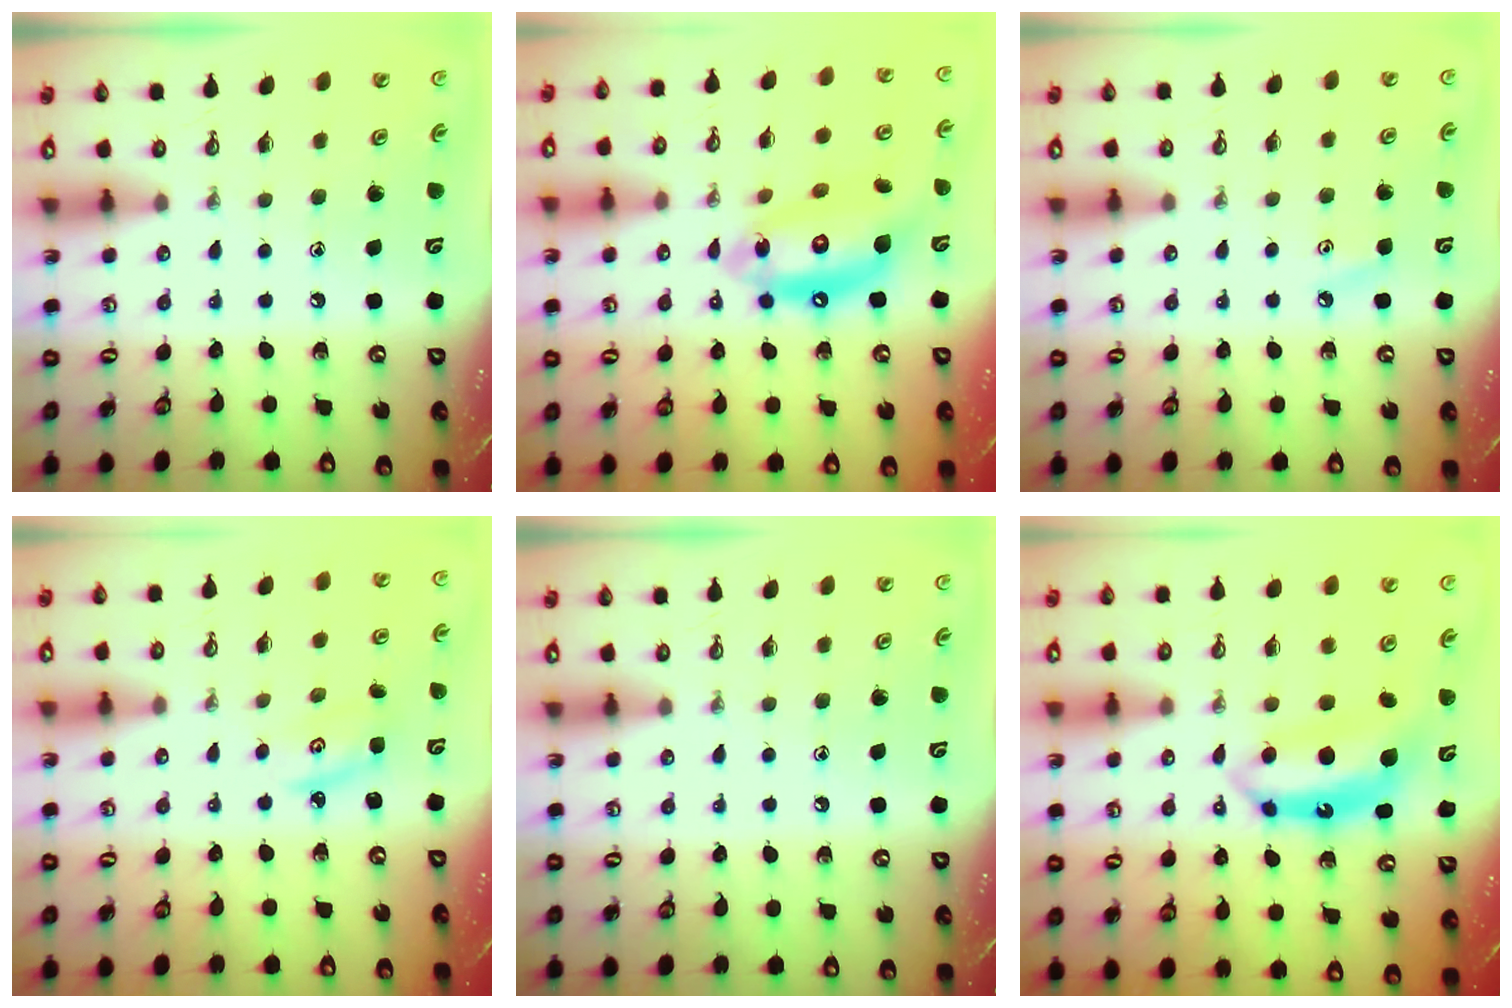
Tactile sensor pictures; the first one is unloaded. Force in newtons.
{"total": 16.0, "press": 15.9, "slide": 1.9}
{"total": 3.8, "press": 3.8, "slide": 0.6}
{"total": 2.2, "press": 2.2, "slide": 0.2}
{"total": 0.0}
{"total": 7.8, "press": 7.8, "slide": 0.5}